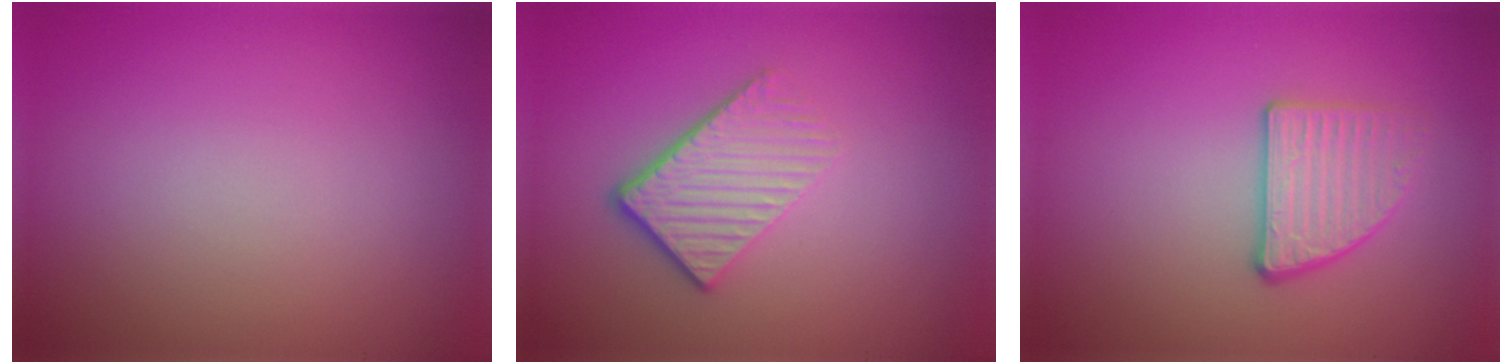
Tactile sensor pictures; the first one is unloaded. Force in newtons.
{"total": 4.2, "press": 2.8, "slide": 3.1}
{"total": 2.7, "press": 2.5, "slide": 1.2}